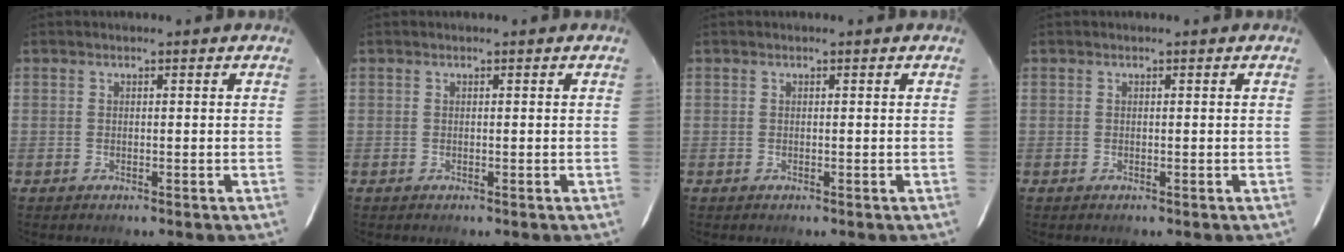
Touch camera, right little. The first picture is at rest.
{"total": 0.0}
{"total": 0.0}
{"total": 0.0}